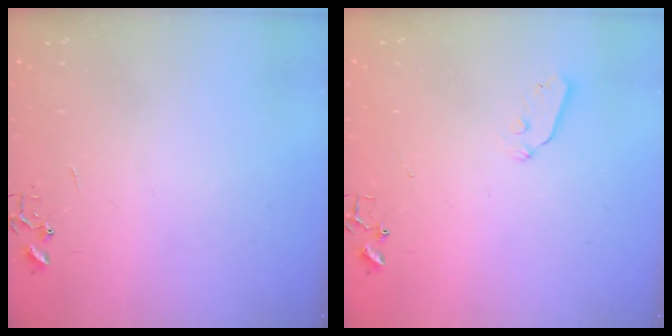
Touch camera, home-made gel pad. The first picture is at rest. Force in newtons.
{"total": 3.3, "press": 3.3, "slide": 0.4}